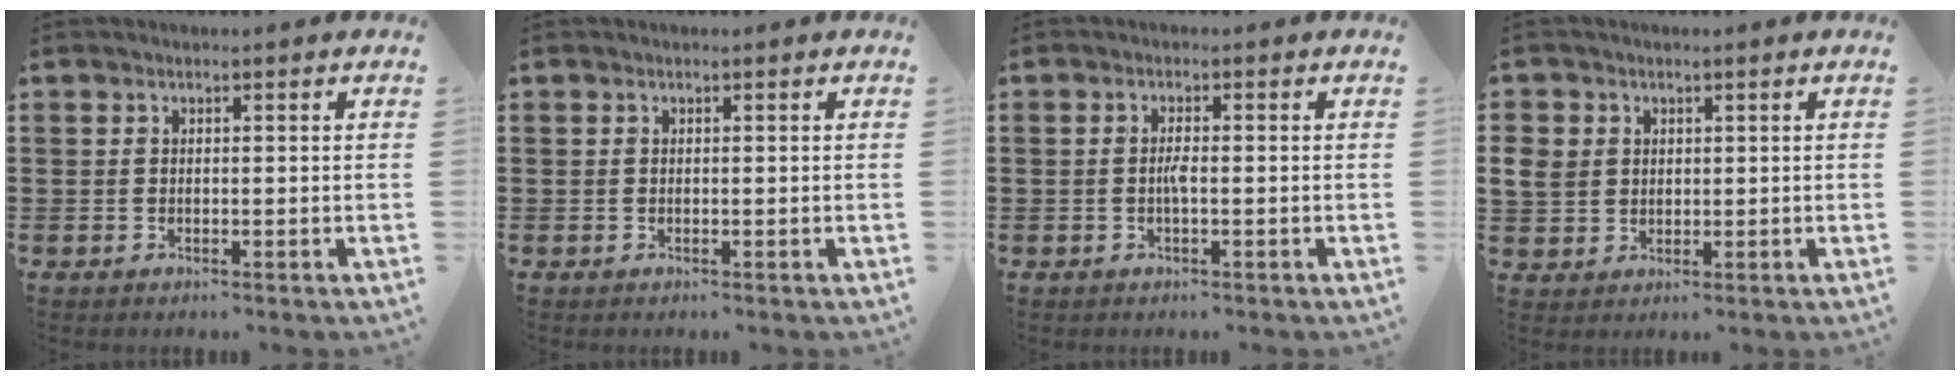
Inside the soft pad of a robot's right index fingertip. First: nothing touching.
{"total": 0.0}
{"total": 1.8, "force": [-0.5, 0.1, 1.7], "torque": [-0.040, -0.004, -0.012]}
{"total": 3.6, "force": [1.0, 3.3, 1.0], "torque": [-0.039, 0.010, 0.017]}